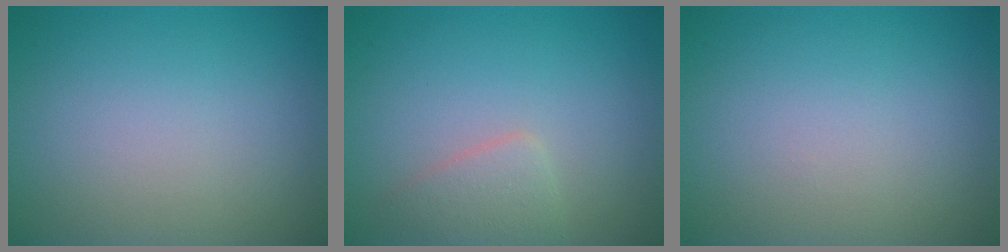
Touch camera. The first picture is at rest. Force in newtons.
{"total": 2.0, "press": 2.0, "slide": 0.1}
{"total": 0.0}